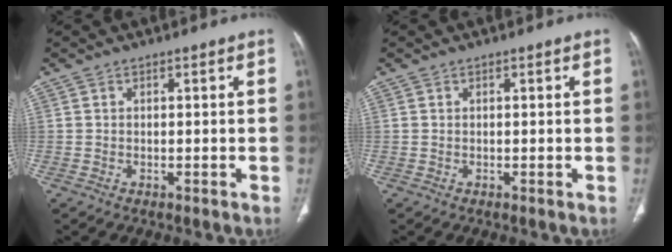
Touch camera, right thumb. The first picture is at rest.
{"total": 0.0}